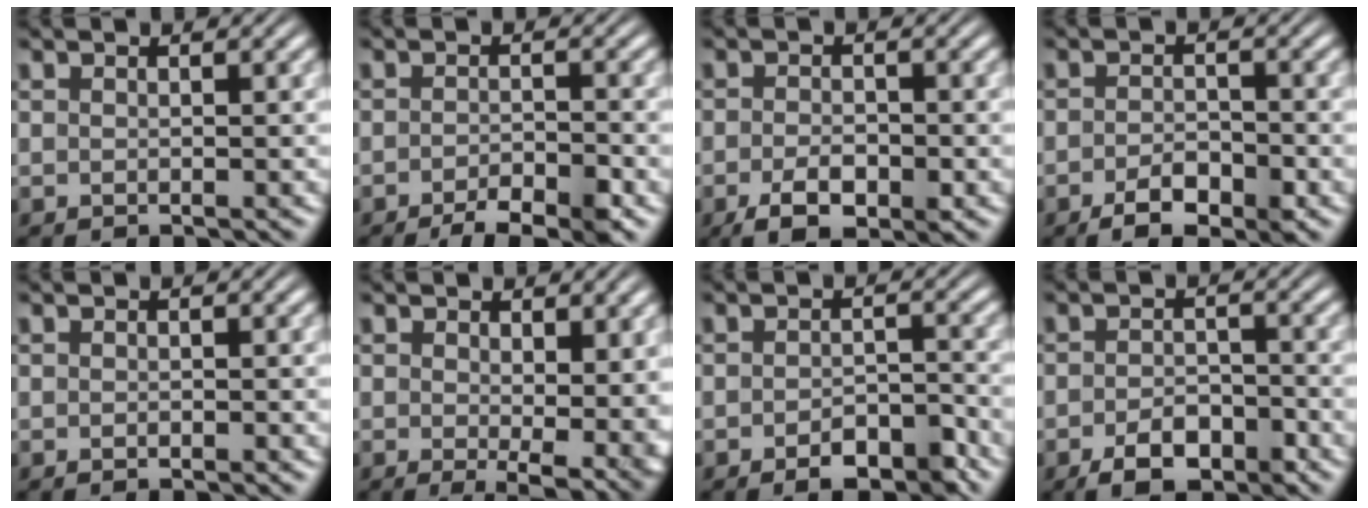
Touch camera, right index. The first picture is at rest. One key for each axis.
{"total": 3.9, "fx": -3.0, "fy": 1.0, "fz": 2.2, "tx": -0.024, "ty": -0.005, "tz": -0.053}
{"total": 4.1, "fx": -2.2, "fy": 2.1, "fz": 2.8, "tx": -0.044, "ty": -0.011, "tz": -0.033}
{"total": 3.6, "fx": -2.4, "fy": 1.6, "fz": 2.2, "tx": -0.032, "ty": -0.004, "tz": -0.043}
{"total": 0.5, "fx": -0.4, "fy": 0.0, "fz": 0.2, "tx": -0.007, "ty": -0.002, "tz": -0.007}
{"total": 5.2, "fx": -1.7, "fy": 2.3, "fz": 4.4, "tx": -0.050, "ty": -0.034, "tz": -0.015}
{"total": 3.9, "fx": -3.1, "fy": 1.4, "fz": 1.9, "tx": -0.021, "ty": -0.001, "tz": -0.051}
{"total": 4.7, "fx": -3.2, "fy": 2.5, "fz": 2.4, "tx": -0.031, "ty": -0.005, "tz": -0.055}